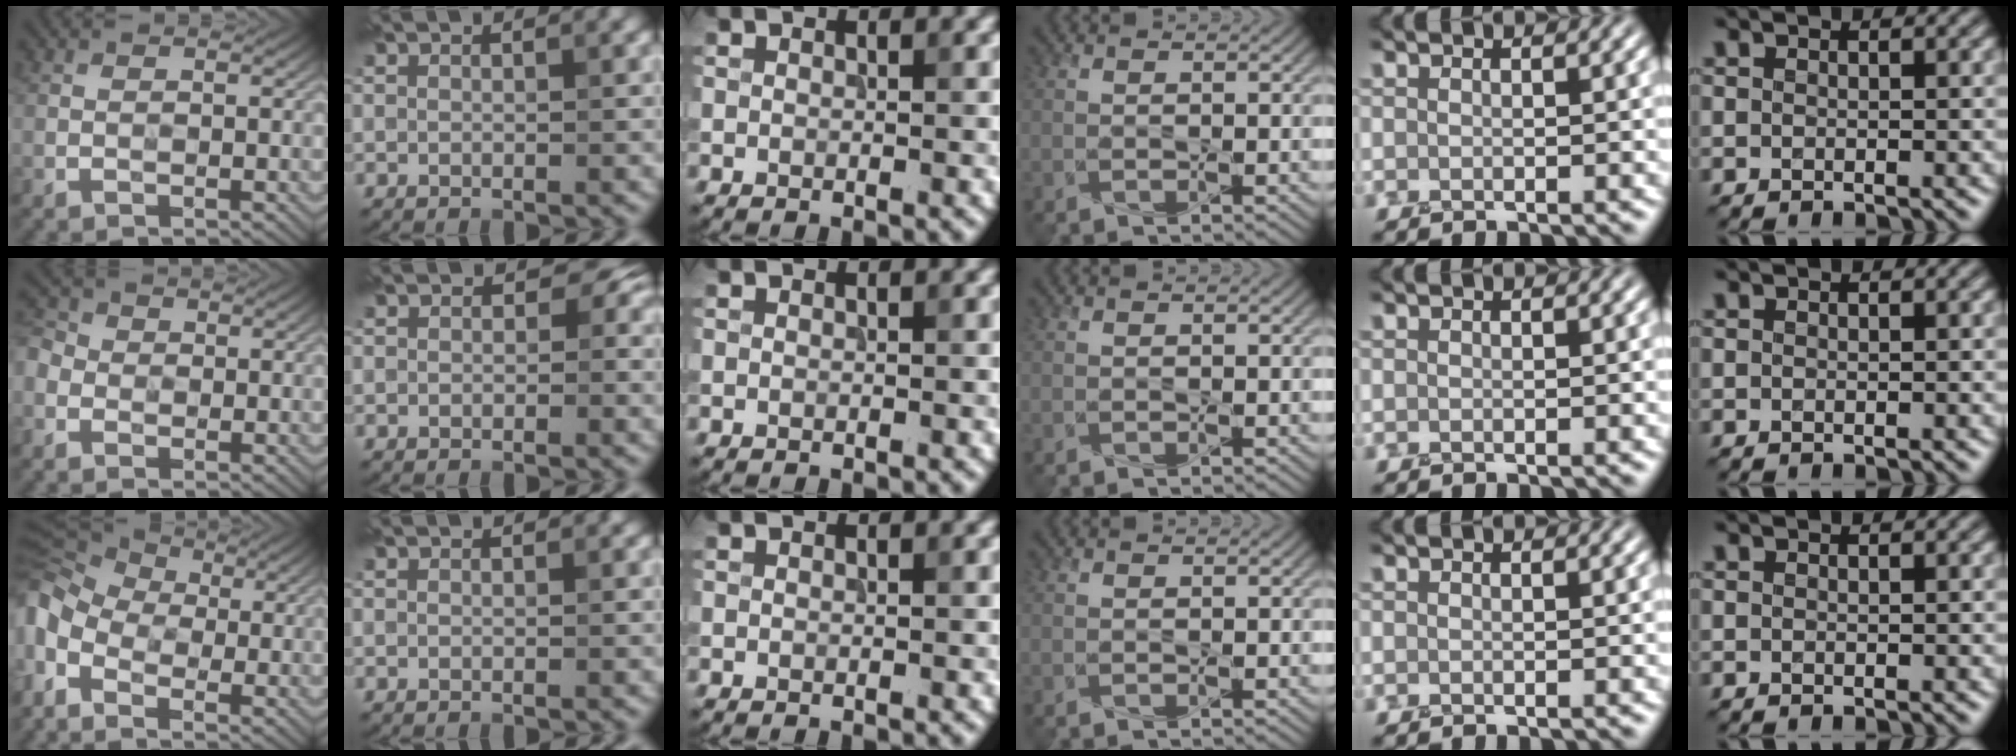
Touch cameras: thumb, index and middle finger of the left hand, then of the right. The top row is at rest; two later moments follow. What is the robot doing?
{"motion": "press", "object": "grip strengthener"}